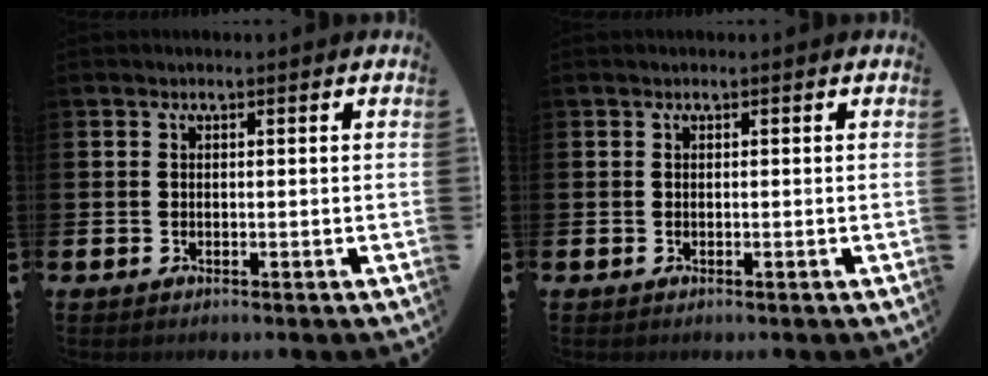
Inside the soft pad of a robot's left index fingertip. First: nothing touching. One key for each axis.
{"total": 0.0}